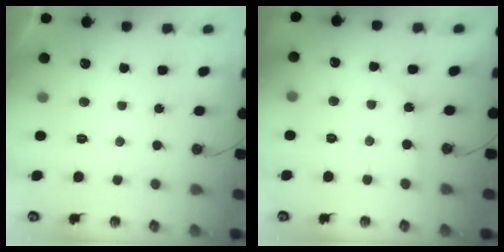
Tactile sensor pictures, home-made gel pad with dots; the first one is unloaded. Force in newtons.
{"total": 2.1, "press": 2.1, "slide": 0.3}